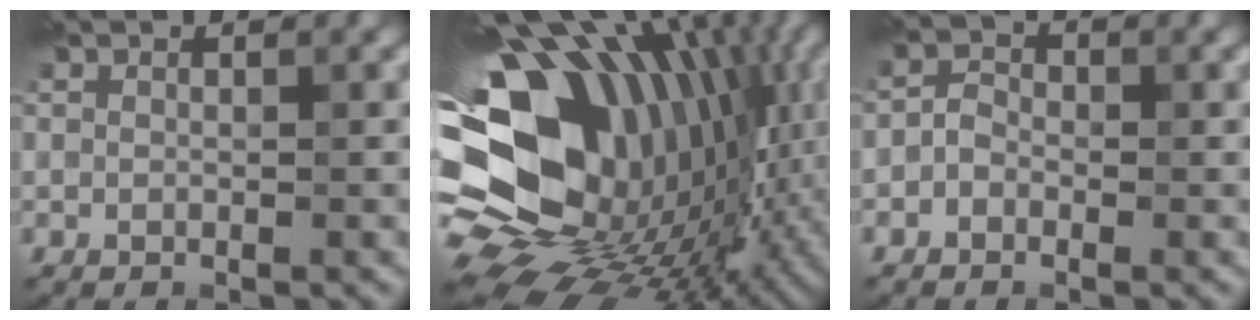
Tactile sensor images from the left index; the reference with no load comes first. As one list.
[{"total": 19.7, "force": [0.1, 14.2, 13.7], "torque": [-0.248, -0.018, 0.027]}, {"total": 1.6, "force": [-0.9, 1.1, 0.7], "torque": [-0.014, 0.011, -0.023]}]